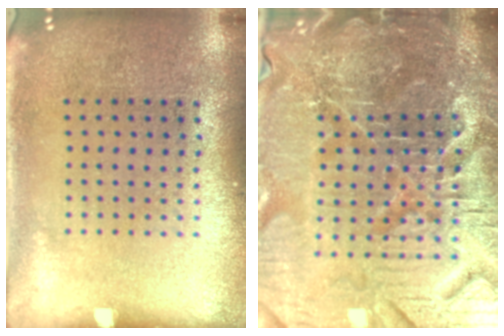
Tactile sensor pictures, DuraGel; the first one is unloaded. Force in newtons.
{"total": 6.5, "press": 5.9, "slide": 2.7}